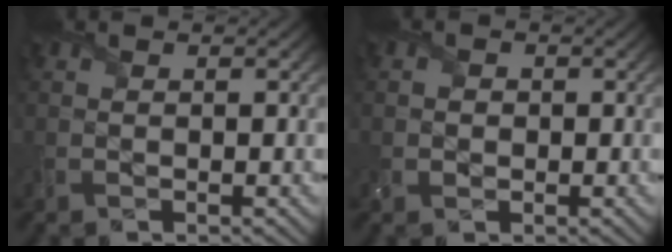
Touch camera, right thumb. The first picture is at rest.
{"total": 1.5, "force": [-0.1, 1.5, 0.4], "torque": [-0.009, -0.001, -0.002]}